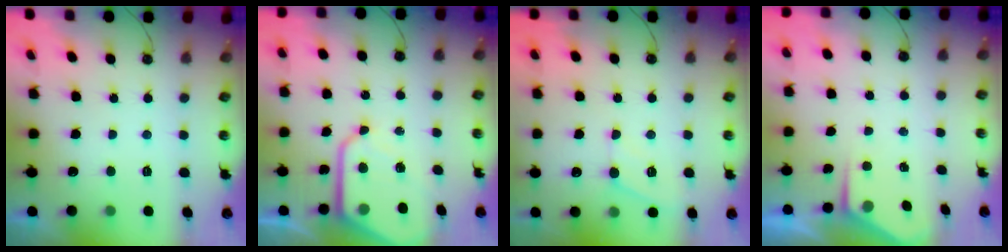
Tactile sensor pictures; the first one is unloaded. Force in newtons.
{"total": 11.6, "press": 11.6, "slide": 0.9}
{"total": 6.3, "press": 6.3, "slide": 0.5}
{"total": 2.8, "press": 2.8, "slide": 0.4}